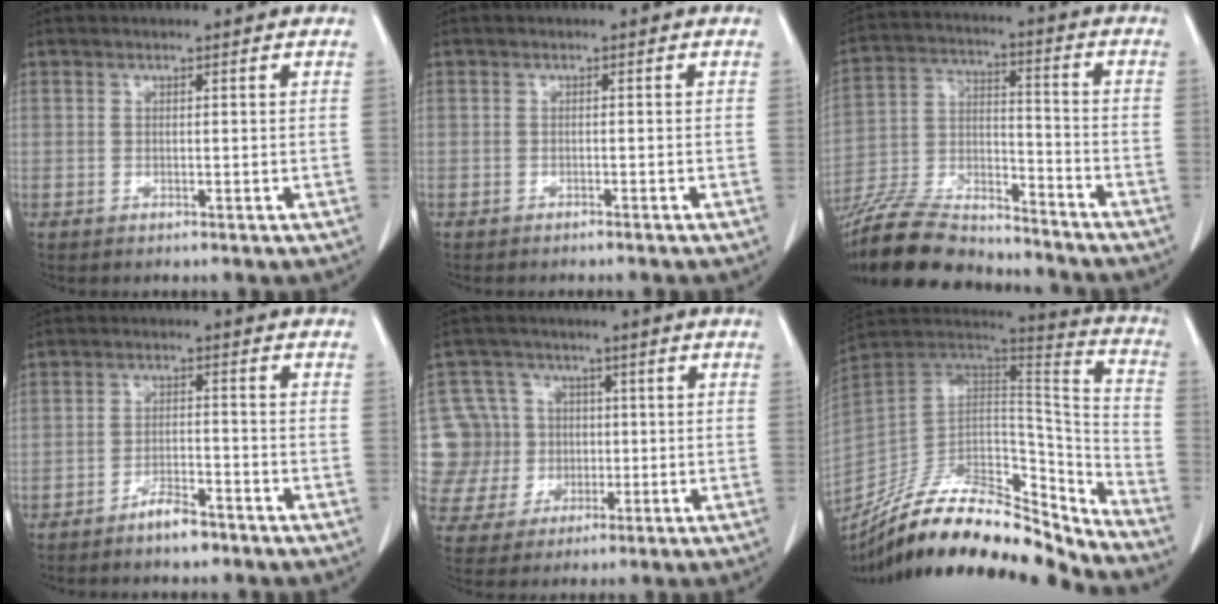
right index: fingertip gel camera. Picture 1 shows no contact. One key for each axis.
{"total": 1.5, "fx": -1.3, "fy": -0.1, "fz": 0.8, "tx": -0.012, "ty": 0.001, "tz": -0.015}
{"total": 18.3, "fx": -16.6, "fy": 3.9, "fz": 6.6, "tx": -0.133, "ty": -0.005, "tz": -0.287}
{"total": 4.2, "fx": -3.3, "fy": 1.1, "fz": 2.2, "tx": -0.042, "ty": 0.003, "tz": -0.057}
{"total": 9.7, "fx": 0.1, "fy": 9.5, "fz": 2.0, "tx": -0.056, "ty": 0.028, "tz": 0.018}
{"total": 27.4, "fx": -24.0, "fy": 7.2, "fz": 11.0, "tx": -0.166, "ty": 0.011, "tz": -0.372}